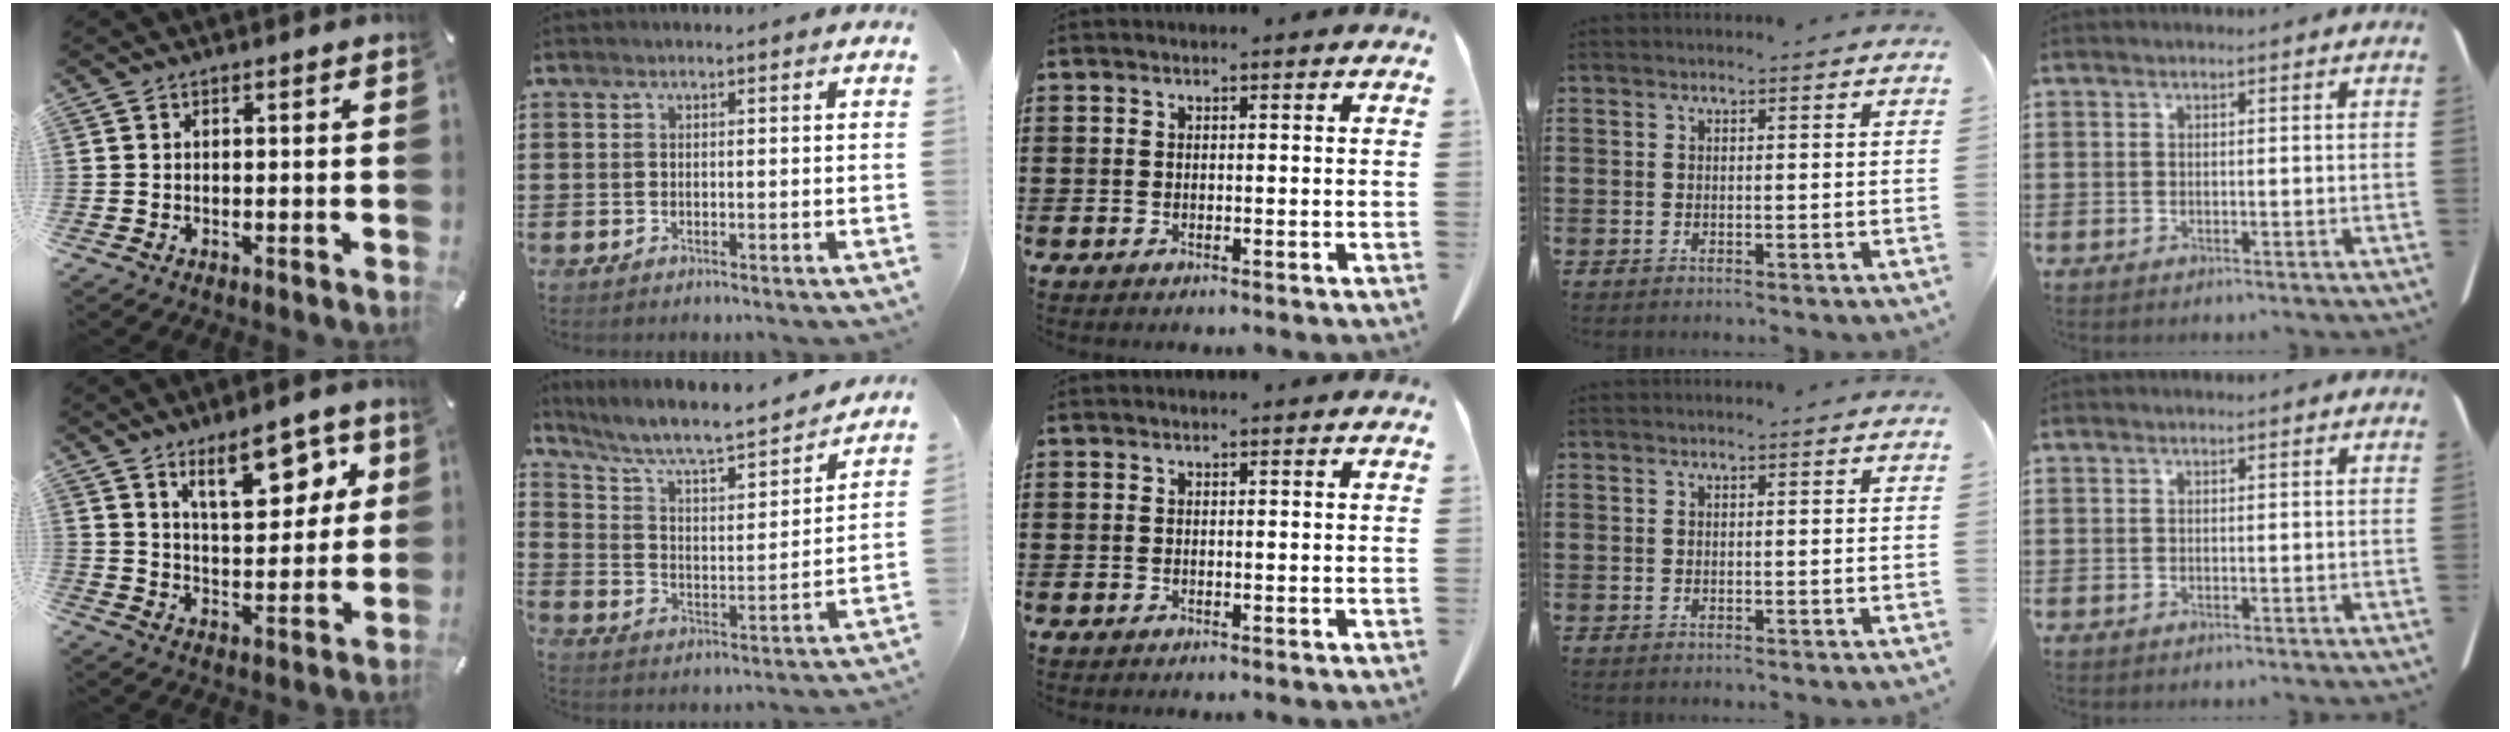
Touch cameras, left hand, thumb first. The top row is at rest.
{"thumb": {"total": 13.5, "force": [7.7, 6.4, 9.0], "torque": [-0.114, -0.034, 0.128]}, "index": {"total": 6.7, "force": [5.9, 0.7, 3.1], "torque": [-0.087, -0.045, 0.093]}}